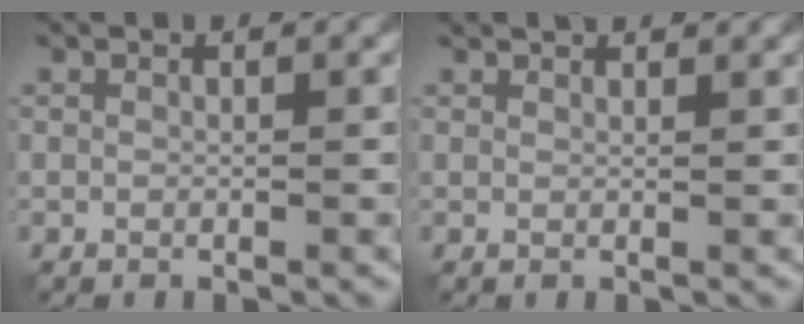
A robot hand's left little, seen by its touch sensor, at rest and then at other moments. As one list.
[{"total": 1.8, "force": [1.7, 0.2, 0.6], "torque": [-0.013, 0.003, 0.018]}]